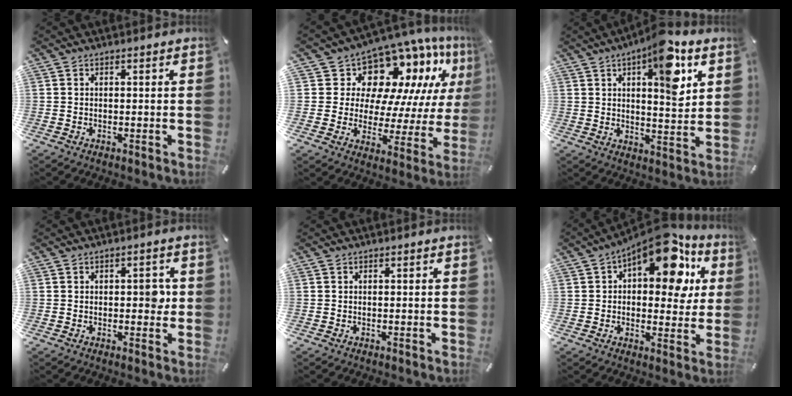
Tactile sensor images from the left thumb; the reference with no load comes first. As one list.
[{"total": 13.1, "force": [9.0, 8.5, 4.3], "torque": [-0.068, -0.098, 0.156]}, {"total": 12.5, "force": [6.3, 4.5, 9.8], "torque": [-0.133, -0.031, 0.100]}, {"total": 3.8, "force": [0.4, 2.1, 3.2], "torque": [-0.037, -0.001, -0.001]}, {"total": 0.0}, {"total": 17.8, "force": [8.8, 8.9, 12.7], "torque": [-0.172, -0.053, 0.145]}]